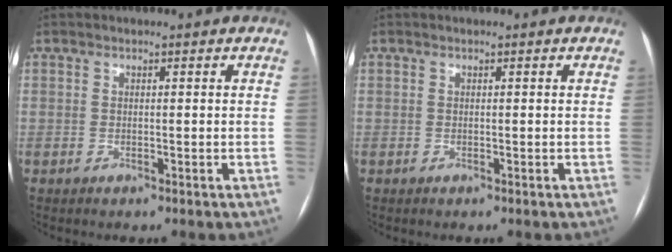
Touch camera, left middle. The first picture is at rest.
{"total": 0.0}